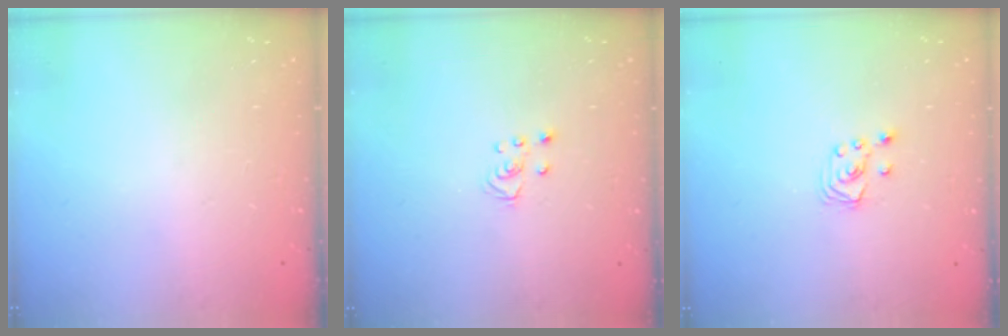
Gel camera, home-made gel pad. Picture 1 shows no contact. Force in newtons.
{"total": 2.5, "press": 2.5, "slide": 0.2}
{"total": 2.7, "press": 2.7, "slide": 0.3}